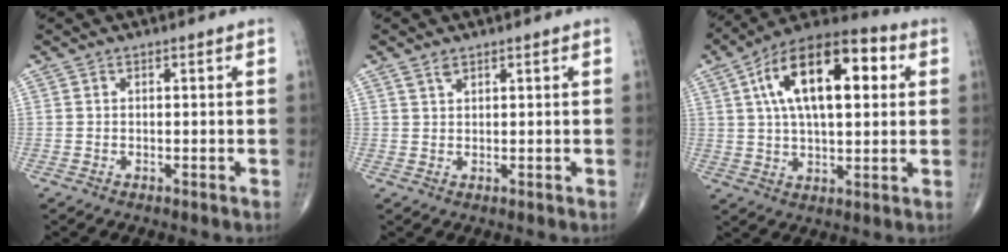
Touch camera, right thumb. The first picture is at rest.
{"total": 1.5, "force": [1.1, 0.6, 0.7], "torque": [-0.009, -0.001, 0.021]}
{"total": 20.4, "force": [5.4, 9.5, 17.2], "torque": [-0.265, 0.019, 0.077]}